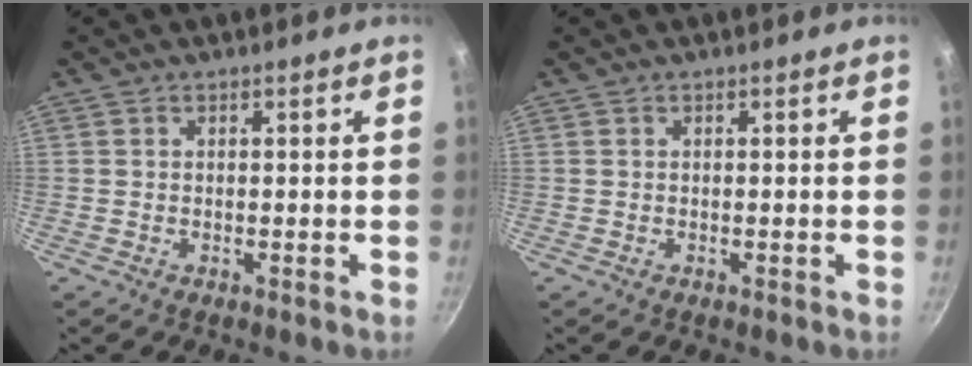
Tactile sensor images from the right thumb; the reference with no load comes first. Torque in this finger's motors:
{"motor_torque": [0.00, 0.00, 0.00, 0.00, 0.00]}